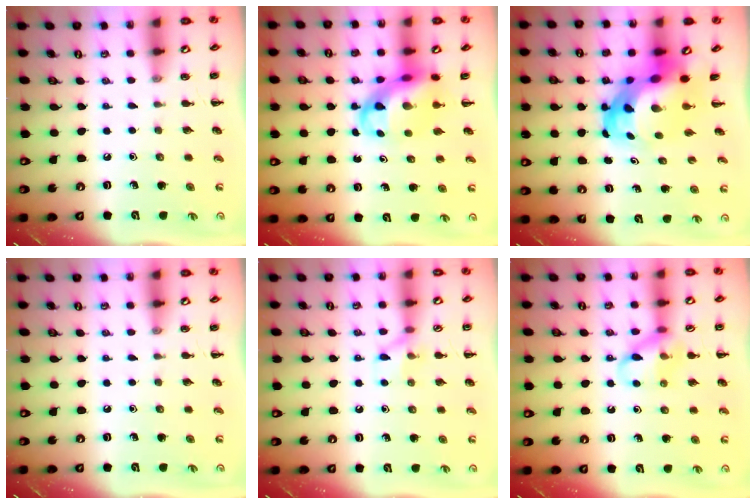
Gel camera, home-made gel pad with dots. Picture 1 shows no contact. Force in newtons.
{"total": 8.4, "press": 8.2, "slide": 2.1}
{"total": 8.0, "press": 7.6, "slide": 2.4}
{"total": 0.0}
{"total": 6.6, "press": 6.5, "slide": 0.9}
{"total": 12.0, "press": 11.9, "slide": 1.7}